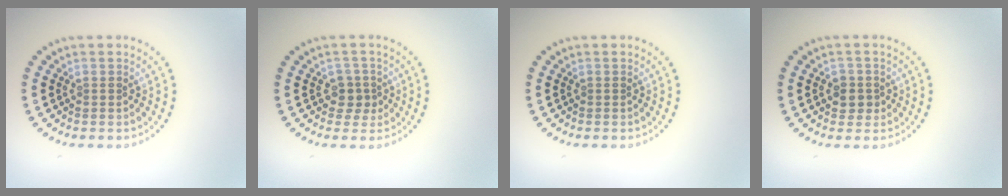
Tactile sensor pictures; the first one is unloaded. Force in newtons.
{"total": 1.8, "press": 1.5, "slide": 1.0}
{"total": 0.0}
{"total": 1.7, "press": 1.6, "slide": 0.5}